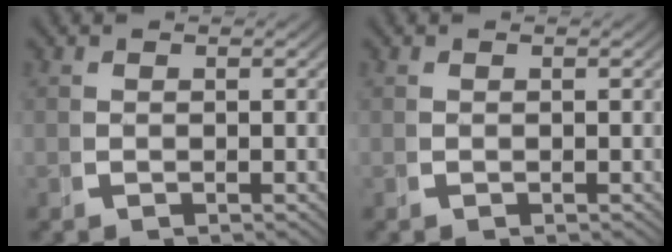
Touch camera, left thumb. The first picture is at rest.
{"total": 0.0}